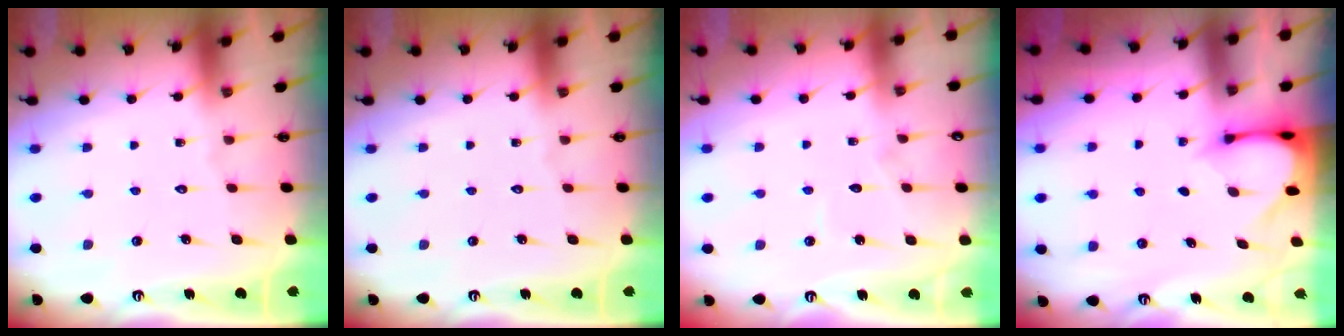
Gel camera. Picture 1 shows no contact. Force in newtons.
{"total": 0.0}
{"total": 4.0, "press": 3.9, "slide": 0.3}
{"total": 3.4, "press": 3.4, "slide": 0.3}